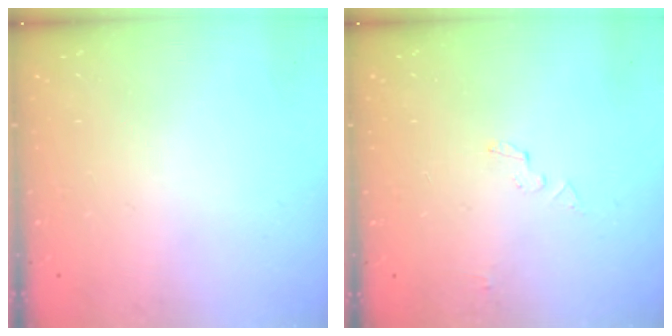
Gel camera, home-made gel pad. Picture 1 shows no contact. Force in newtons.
{"total": 2.8, "press": 2.8, "slide": 0.2}